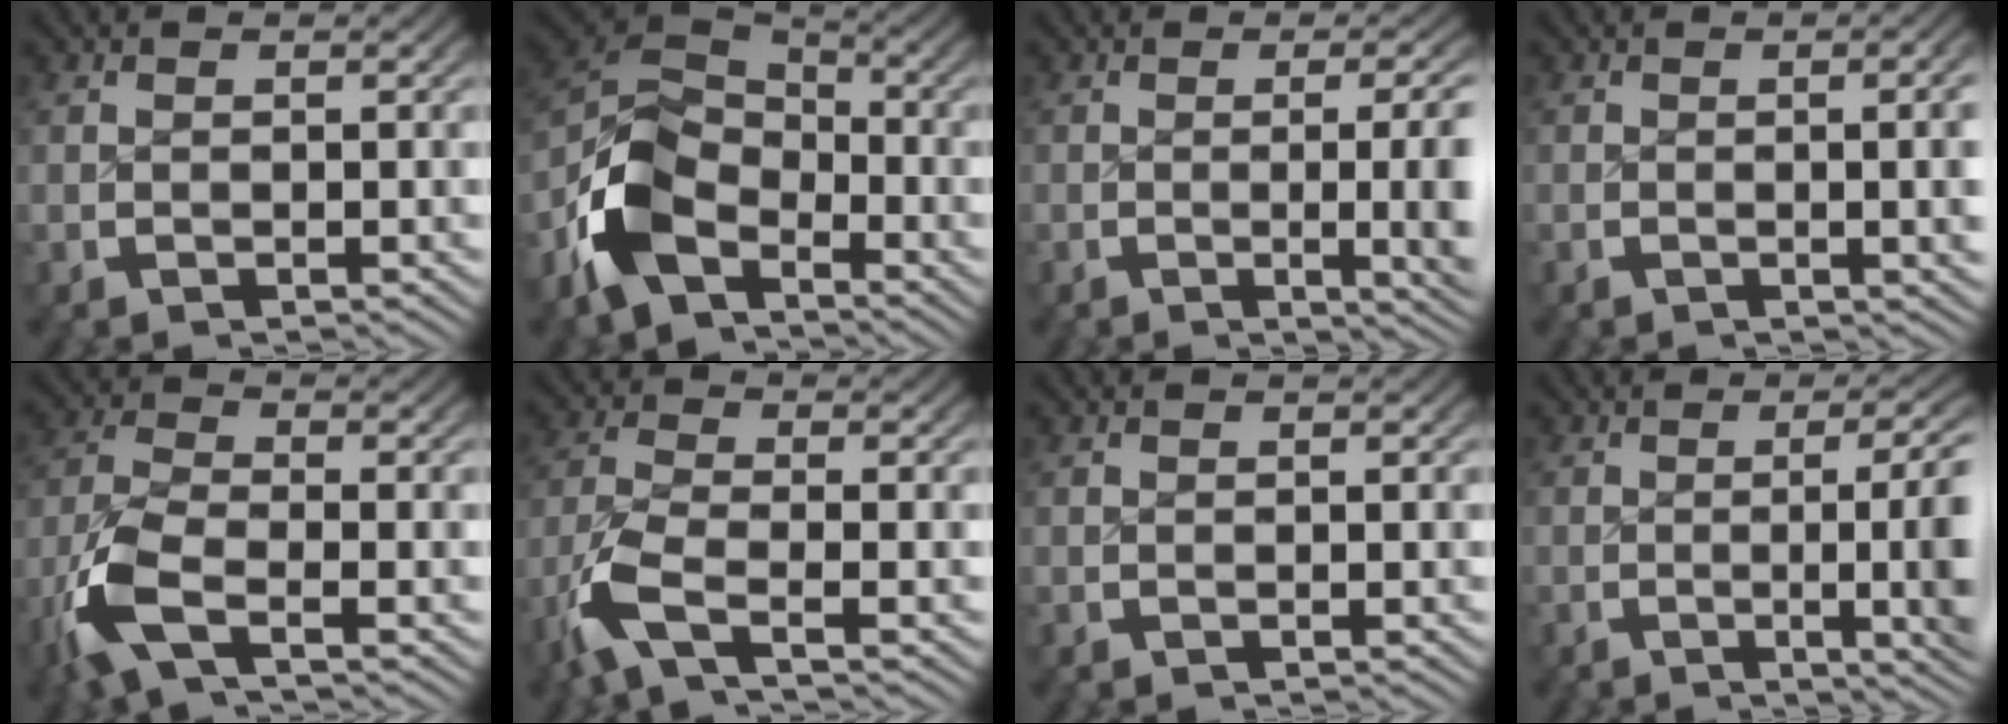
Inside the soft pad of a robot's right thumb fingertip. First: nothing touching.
{"total": 9.7, "force": [-2.0, 6.4, 7.0], "torque": [-0.142, -0.016, -0.030]}
{"total": 5.5, "force": [-1.2, 1.3, 5.2], "torque": [-0.067, -0.001, -0.020]}
{"total": 3.3, "force": [-0.4, 0.7, 3.2], "torque": [-0.031, 0.010, -0.013]}
{"total": 6.9, "force": [-2.7, 3.8, 5.0], "torque": [-0.120, -0.009, -0.050]}
{"total": 6.4, "force": [-3.0, 3.4, 4.6], "torque": [-0.118, -0.011, -0.054]}
{"total": 0.0}
{"total": 7.0, "force": [-1.1, 1.9, 6.6], "torque": [-0.089, 0.003, -0.021]}